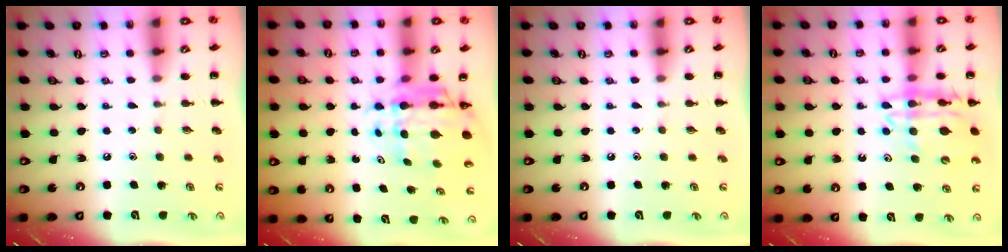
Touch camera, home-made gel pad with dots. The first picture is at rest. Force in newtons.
{"total": 8.1, "press": 7.8, "slide": 2.4}
{"total": 0.0}
{"total": 14.4, "press": 14.0, "slide": 3.4}